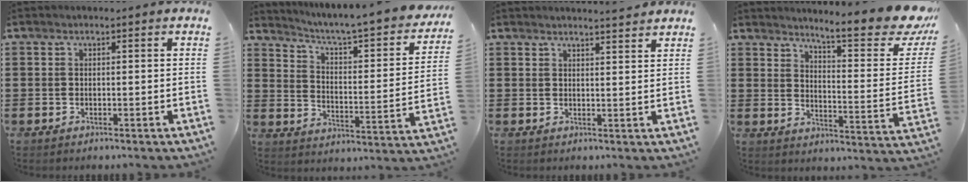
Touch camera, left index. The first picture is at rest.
{"total": 4.0, "force": [3.4, -0.2, 2.1], "torque": [-0.062, -0.040, 0.044]}
{"total": 2.4, "force": [2.4, -0.4, 0.0], "torque": [-0.008, -0.006, 0.045]}
{"total": 9.6, "force": [8.0, 0.3, 5.4], "torque": [-0.093, -0.064, 0.126]}